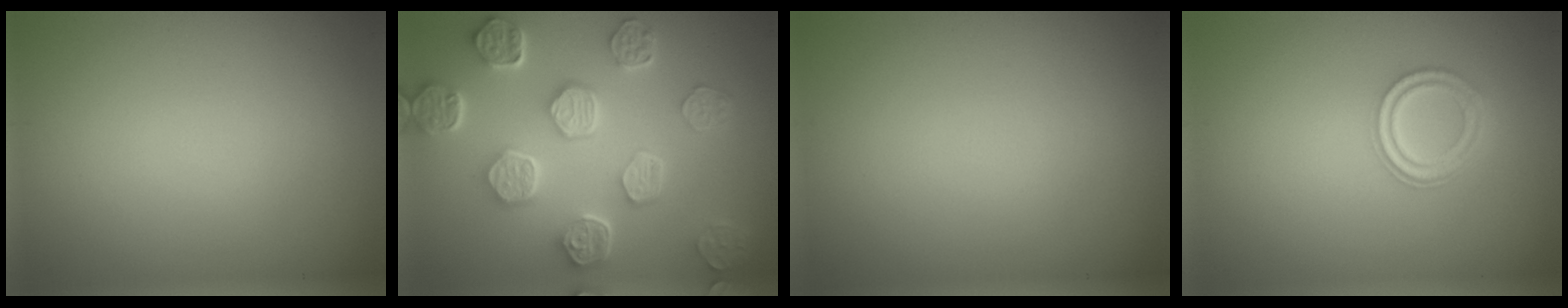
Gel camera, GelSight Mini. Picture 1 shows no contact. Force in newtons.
{"total": 7.6, "press": 5.9, "slide": 4.9}
{"total": 0.0}
{"total": 3.2, "press": 2.5, "slide": 2.1}